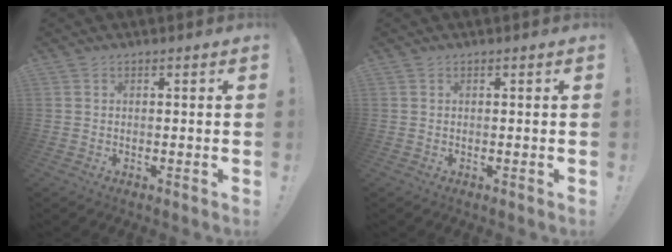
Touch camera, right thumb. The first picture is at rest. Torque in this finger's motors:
{"motor_torque": [0.00, 0.00, 0.02, 0.02, 0.00]}